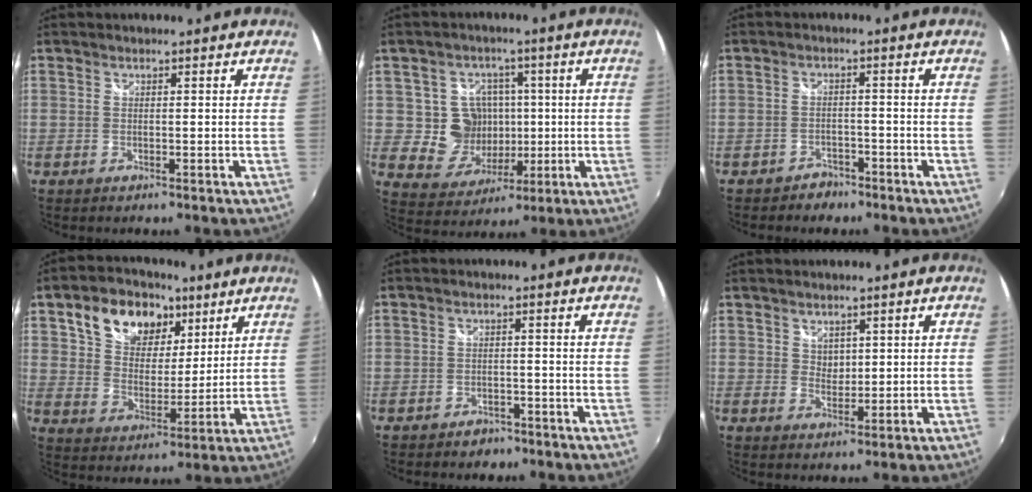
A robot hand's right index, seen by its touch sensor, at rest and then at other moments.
{"total": 9.7, "force": [0.4, 9.3, 2.7], "torque": [-0.070, 0.007, 0.017]}
{"total": 4.1, "force": [-3.3, 2.3, 0.2], "torque": [-0.016, 0.009, -0.053]}
{"total": 14.6, "force": [7.9, 9.5, 7.8], "torque": [-0.157, 0.039, 0.140]}
{"total": 3.8, "force": [-3.1, 2.3, 0.6], "torque": [-0.021, 0.001, -0.045]}
{"total": 2.1, "force": [1.2, 1.7, 0.5], "torque": [-0.001, 0.001, 0.022]}